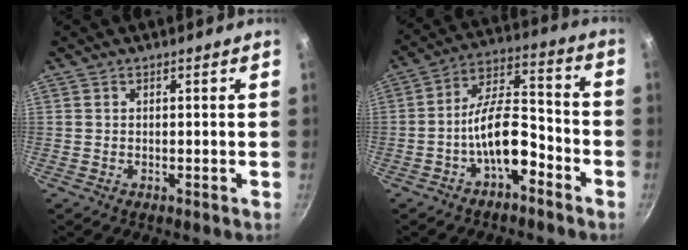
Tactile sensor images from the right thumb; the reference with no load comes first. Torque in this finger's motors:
{"motor_torque": [2.66, 1.92, 1.73, -1.05, 0.80]}